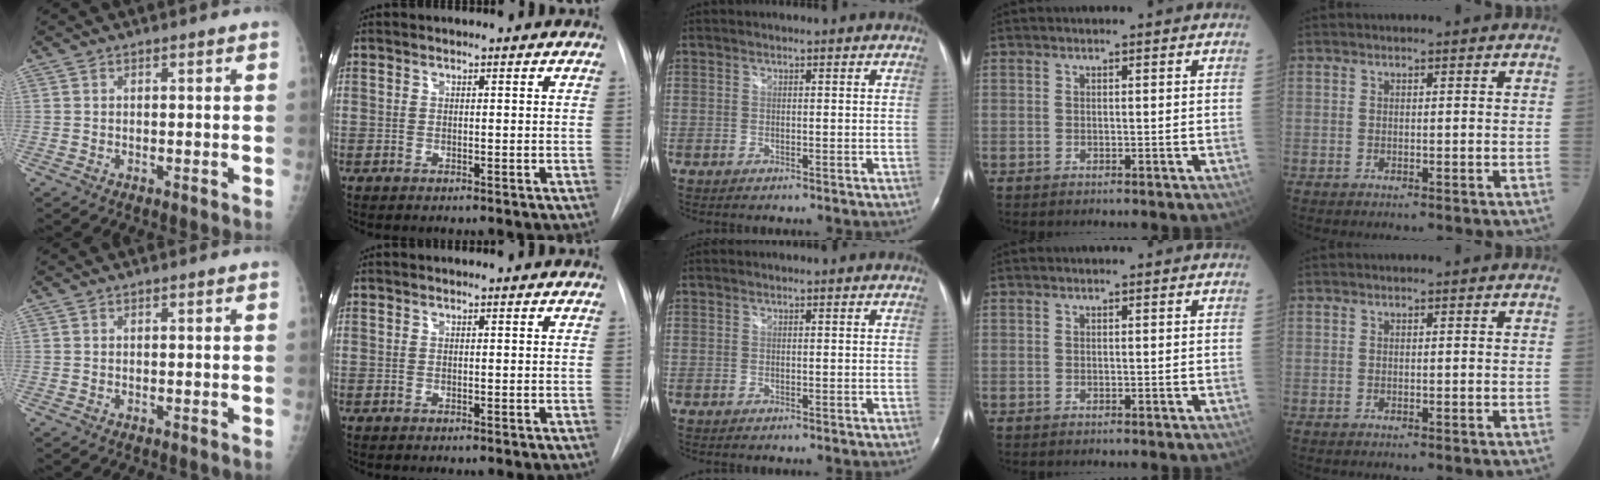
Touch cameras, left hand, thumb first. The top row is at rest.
{}